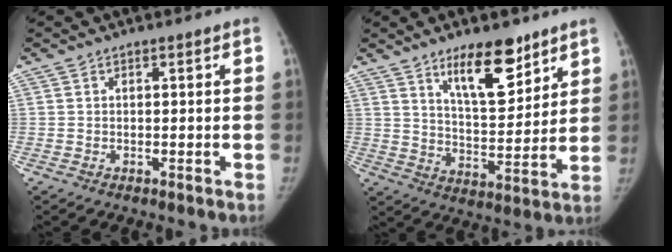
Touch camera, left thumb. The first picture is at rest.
{"total": 12.9, "force": [8.5, 4.9, 8.4], "torque": [-0.101, -0.062, 0.145]}